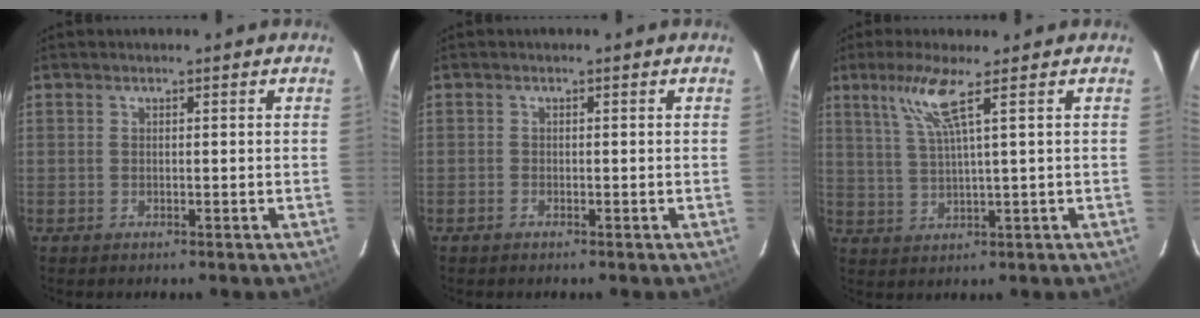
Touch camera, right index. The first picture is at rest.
{"total": 0.7, "force": [-0.6, 0.3, 0.1], "torque": [-0.005, 0.001, -0.013]}
{"total": 6.1, "force": [3.3, -0.7, 5.1], "torque": [-0.099, -0.001, 0.070]}